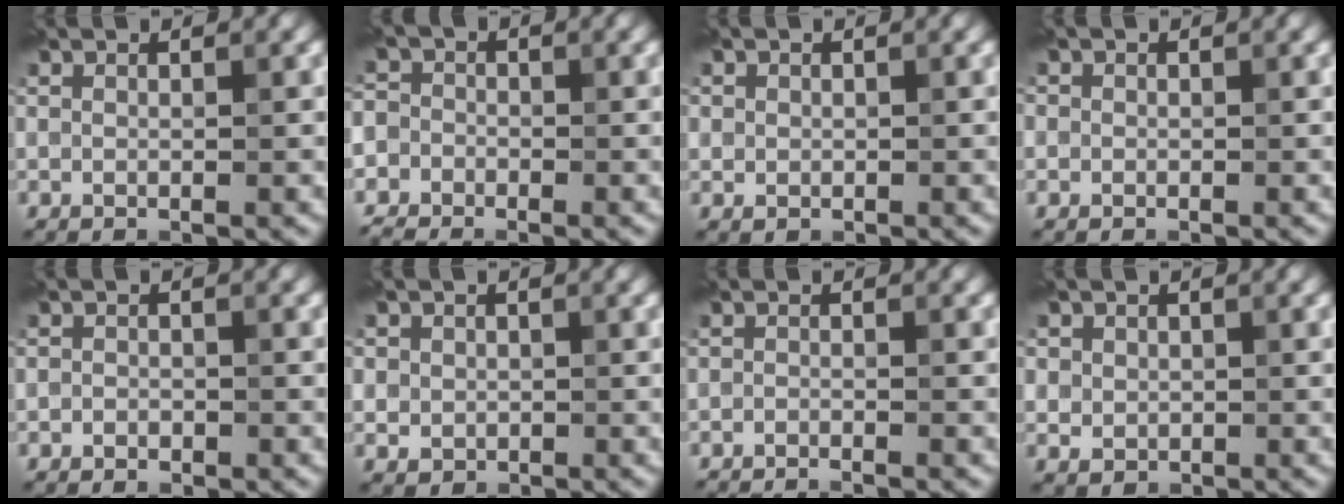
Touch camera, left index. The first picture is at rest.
{"total": 5.1, "force": [-3.7, 3.2, 1.3], "torque": [-0.021, 0.003, -0.071]}
{"total": 2.2, "force": [0.9, 1.9, 0.8], "torque": [-0.004, 0.014, 0.008]}
{"total": 1.9, "force": [0.7, 1.7, 0.6], "torque": [0.011, 0.018, -0.012]}
{"total": 0.9, "force": [-0.6, 0.6, 0.4], "torque": [-0.001, 0.001, -0.012]}
{"total": 4.2, "force": [1.1, 3.7, 1.5], "torque": [-0.022, 0.027, -0.002]}
{"total": 1.6, "force": [-1.6, -0.2, 0.3], "torque": [-0.007, 0.000, -0.027]}
{"total": 4.5, "force": [1.6, 3.8, 1.8], "torque": [-0.033, 0.023, 0.010]}